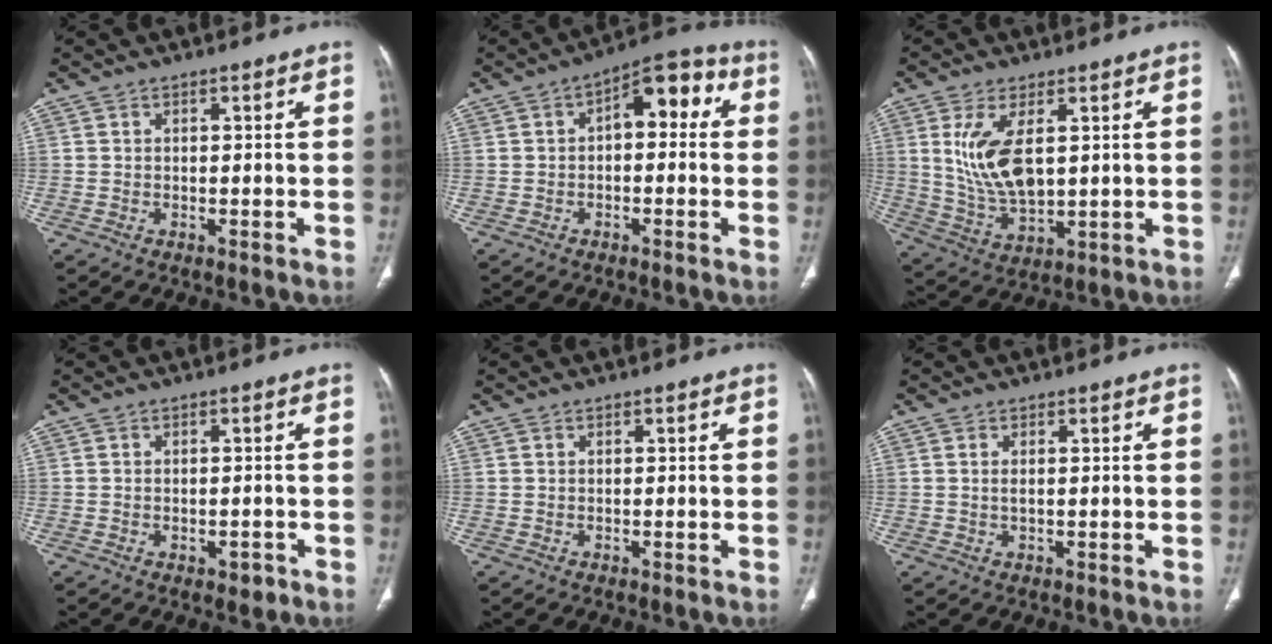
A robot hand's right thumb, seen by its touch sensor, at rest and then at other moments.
{"total": 9.2, "force": [1.2, 4.9, 7.7], "torque": [-0.075, 0.032, 0.005]}
{"total": 11.5, "force": [2.7, 5.3, 9.8], "torque": [-0.196, -0.018, 0.069]}
{"total": 2.2, "force": [-1.0, 1.4, 1.5], "torque": [-0.016, 0.009, -0.006]}
{"total": 0.0}
{"total": 1.1, "force": [0.2, 0.4, 1.0], "torque": [-0.026, 0.001, 0.007]}